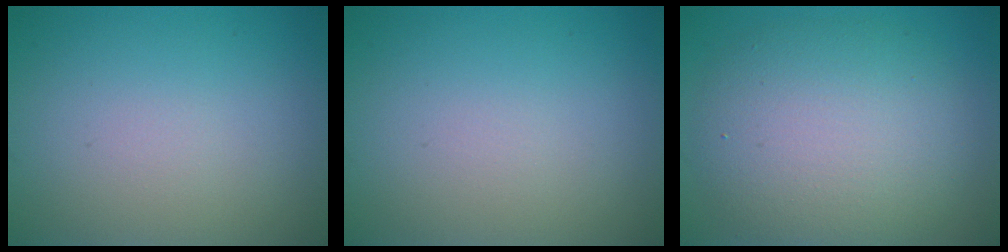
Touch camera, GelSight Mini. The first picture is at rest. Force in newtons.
{"total": 0.0}
{"total": 7.8, "press": 7.8, "slide": 0.5}